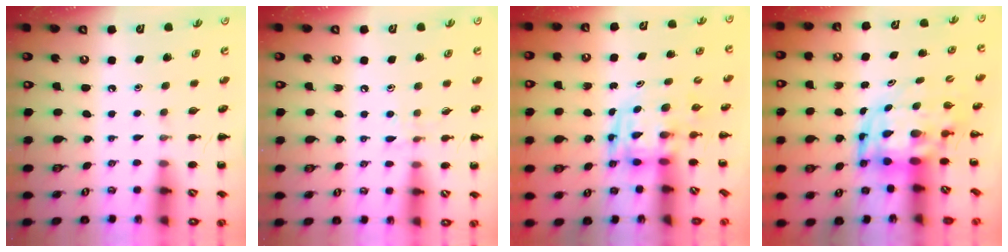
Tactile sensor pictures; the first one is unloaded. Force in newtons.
{"total": 4.9, "press": 4.5, "slide": 1.8}
{"total": 3.9, "press": 3.8, "slide": 0.7}
{"total": 5.1, "press": 4.9, "slide": 1.4}